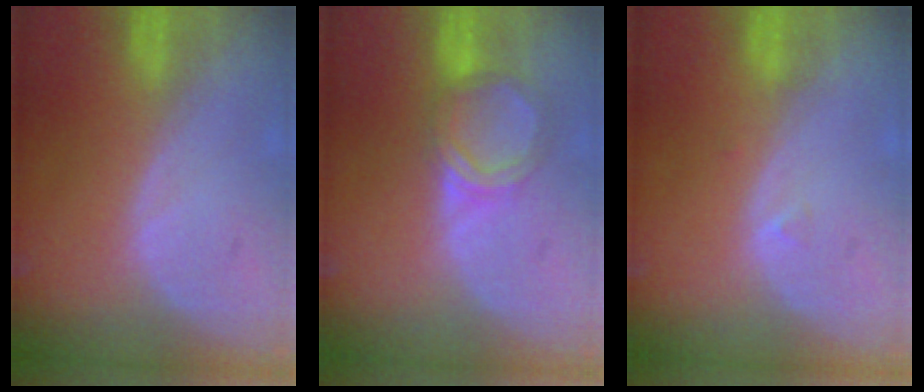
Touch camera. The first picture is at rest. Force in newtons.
{"total": 5.5, "press": 5.2, "slide": 1.7}
{"total": 0.7, "press": 0.7, "slide": 0.2}